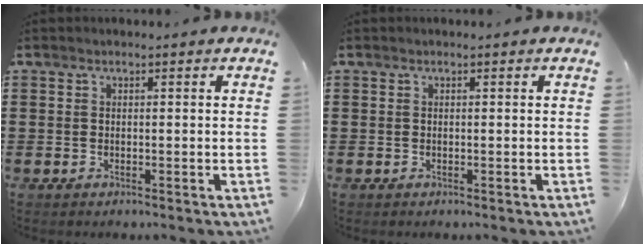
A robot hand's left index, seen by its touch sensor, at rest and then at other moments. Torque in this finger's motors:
{"motor_torque": [0.00, 0.00, 0.01, 0.00]}